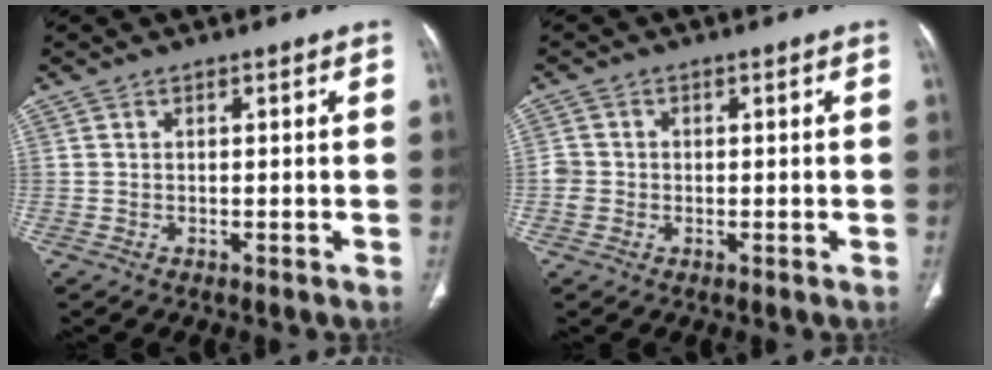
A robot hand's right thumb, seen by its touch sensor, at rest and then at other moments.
{"total": 2.5, "force": [-0.5, 2.3, 0.8], "torque": [-0.005, 0.009, -0.013]}